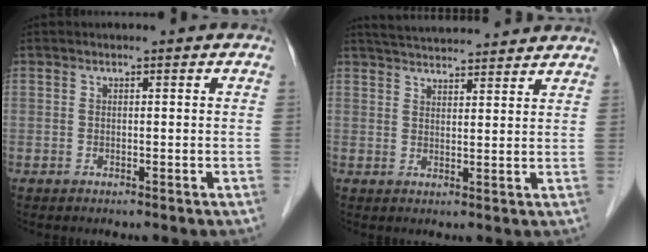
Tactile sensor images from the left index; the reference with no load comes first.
{"total": 12.3, "force": [11.6, 1.2, 4.2], "torque": [-0.072, 0.031, 0.163]}